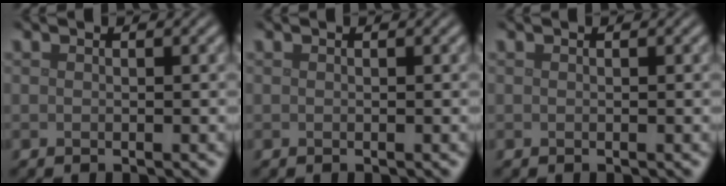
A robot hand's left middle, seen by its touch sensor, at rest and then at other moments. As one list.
[{"total": 0.0}, {"total": 0.0}]